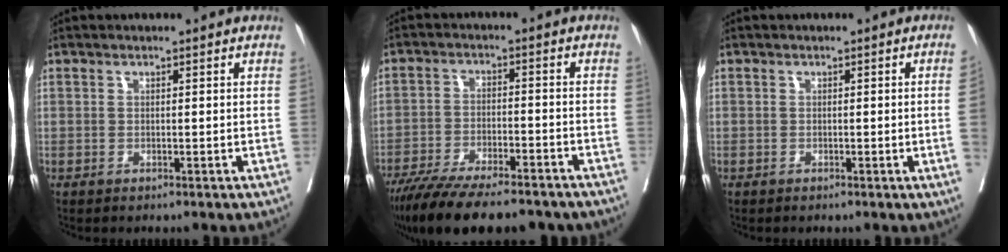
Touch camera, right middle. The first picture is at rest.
{"total": 17.8, "force": [-14.9, 3.9, 9.1], "torque": [-0.151, -0.019, -0.224]}
{"total": 1.7, "force": [-0.3, -0.7, 1.5], "torque": [-0.017, -0.002, -0.002]}